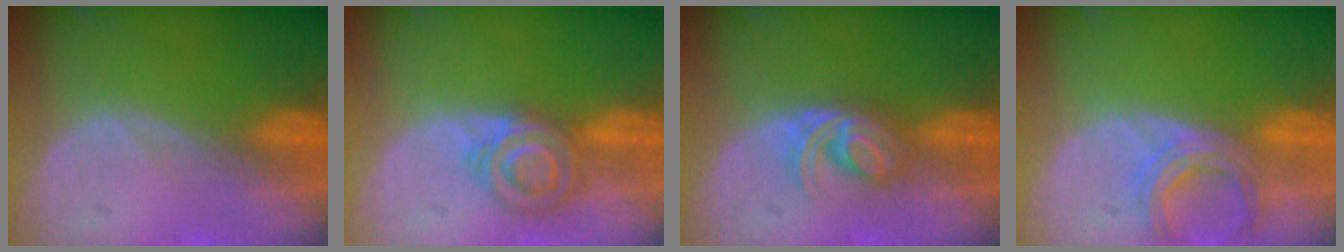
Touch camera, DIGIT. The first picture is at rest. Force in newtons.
{"total": 6.0, "press": 6.0, "slide": 0.9}
{"total": 6.0, "press": 5.0, "slide": 3.2}
{"total": 5.8, "press": 5.6, "slide": 1.6}